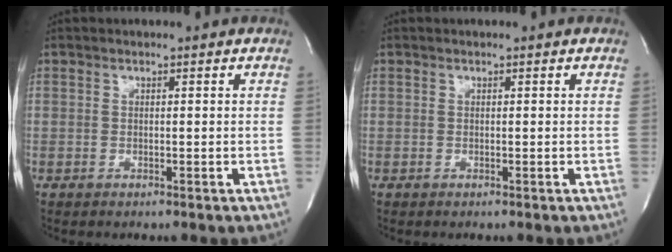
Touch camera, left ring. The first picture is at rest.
{"total": 0.0}